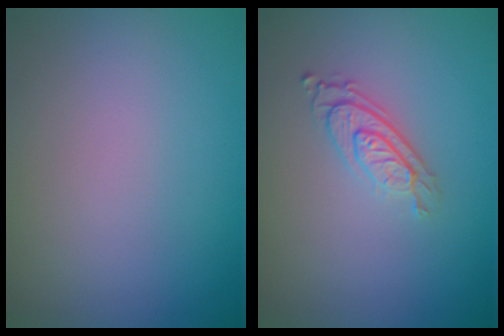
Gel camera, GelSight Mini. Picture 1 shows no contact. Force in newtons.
{"total": 2.8, "press": 2.0, "slide": 1.8}